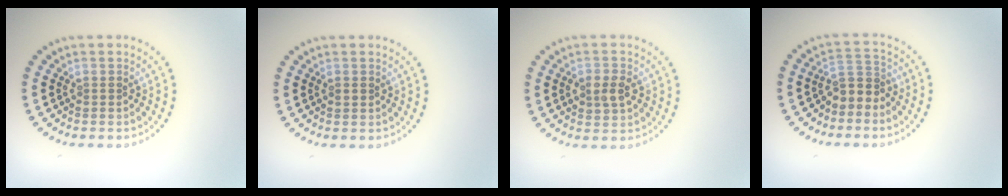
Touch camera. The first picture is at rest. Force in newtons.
{"total": 0.8, "press": 0.8, "slide": 0.1}
{"total": 2.4, "press": 2.4, "slide": 0.2}
{"total": 2.4, "press": 2.0, "slide": 1.4}